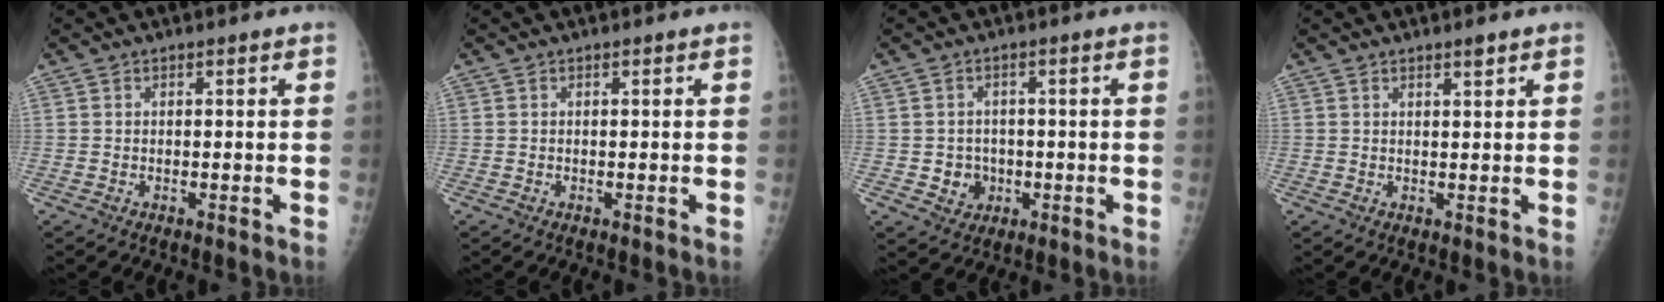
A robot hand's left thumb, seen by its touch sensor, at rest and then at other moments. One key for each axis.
{"total": 0.0}
{"total": 4.1, "fx": -0.7, "fy": 3.8, "fz": 1.3, "tx": 0.002, "ty": 0.006, "tz": -0.004}
{"total": 1.5, "fx": 1.2, "fy": 0.3, "fz": 0.9, "tx": -0.010, "ty": -0.008, "tz": 0.020}